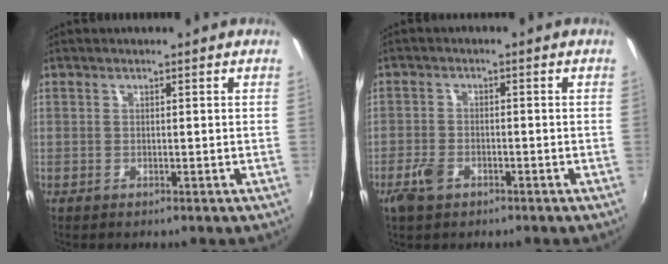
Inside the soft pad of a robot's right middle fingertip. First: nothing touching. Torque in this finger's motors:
{"motor_torque": [0.64, -0.60, 0.08, 0.03]}